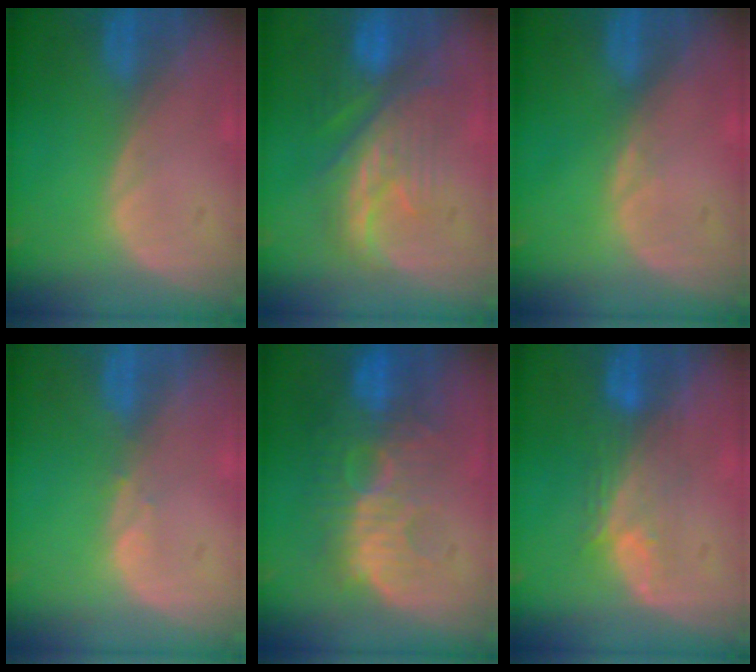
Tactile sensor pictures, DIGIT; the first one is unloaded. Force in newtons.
{"total": 9.2, "press": 8.7, "slide": 3.2}
{"total": 0.5, "press": 0.5, "slide": 0.1}
{"total": 0.7, "press": 0.7, "slide": 0.2}
{"total": 10.9, "press": 9.4, "slide": 5.4}
{"total": 4.9, "press": 4.7, "slide": 1.6}